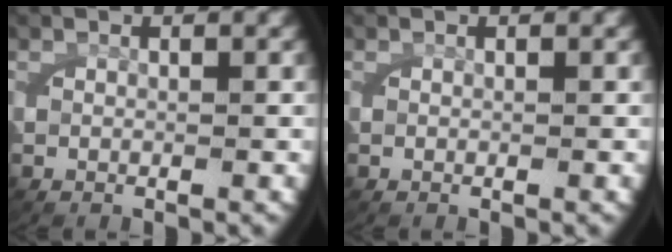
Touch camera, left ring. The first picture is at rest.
{"total": 0.0}